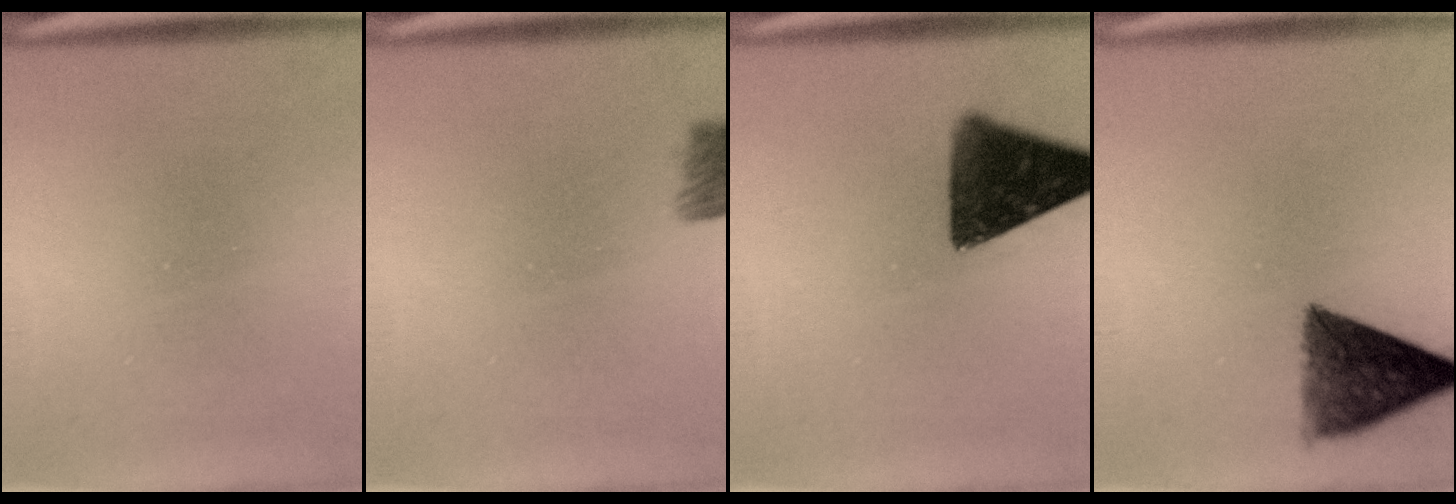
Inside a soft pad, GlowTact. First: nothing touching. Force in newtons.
{"total": 3.9}
{"total": 12.6}
{"total": 9.0}